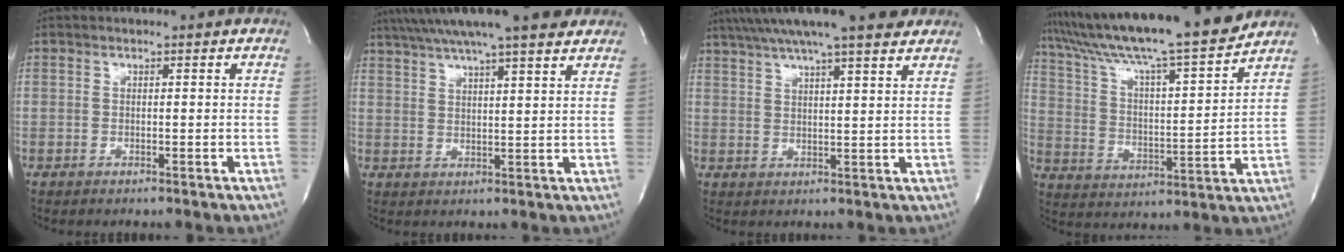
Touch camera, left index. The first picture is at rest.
{"total": 16.6, "force": [13.6, 1.4, 9.5], "torque": [-0.167, 0.030, 0.198]}
{"total": 16.1, "force": [13.1, 1.4, 9.2], "torque": [-0.162, 0.029, 0.190]}
{"total": 19.6, "force": [17.3, 0.0, 9.3], "torque": [-0.165, -0.015, 0.278]}